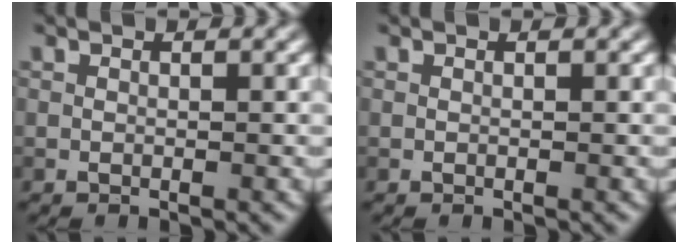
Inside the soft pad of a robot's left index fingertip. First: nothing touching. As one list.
[{"total": 0.0}]